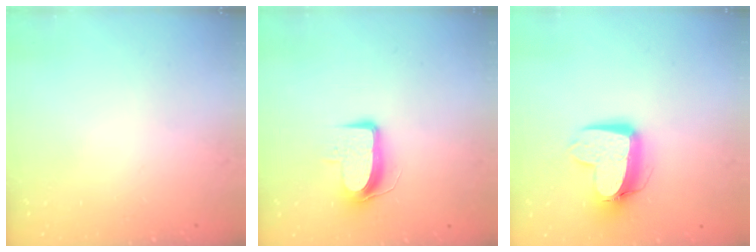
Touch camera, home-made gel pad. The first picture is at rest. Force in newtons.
{"total": 10.0, "press": 10.0, "slide": 1.0}
{"total": 12.5, "press": 12.4, "slide": 1.2}